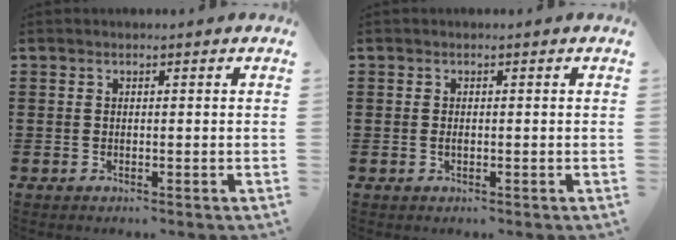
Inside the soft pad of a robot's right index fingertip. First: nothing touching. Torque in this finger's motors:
{"motor_torque": [1.07, 1.07, 0.19, 0.01]}